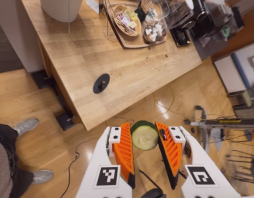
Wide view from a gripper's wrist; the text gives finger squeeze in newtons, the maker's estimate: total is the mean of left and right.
{"total": 8.2, "left": 8.1, "right": 8.3}